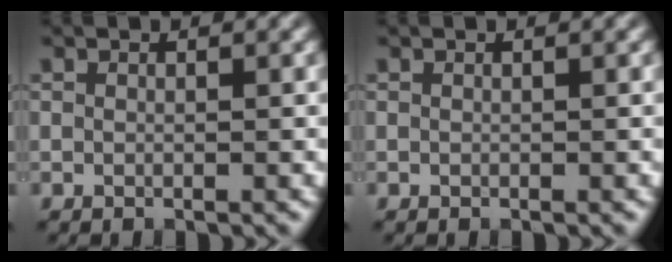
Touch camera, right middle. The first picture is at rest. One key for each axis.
{"total": 0.0}